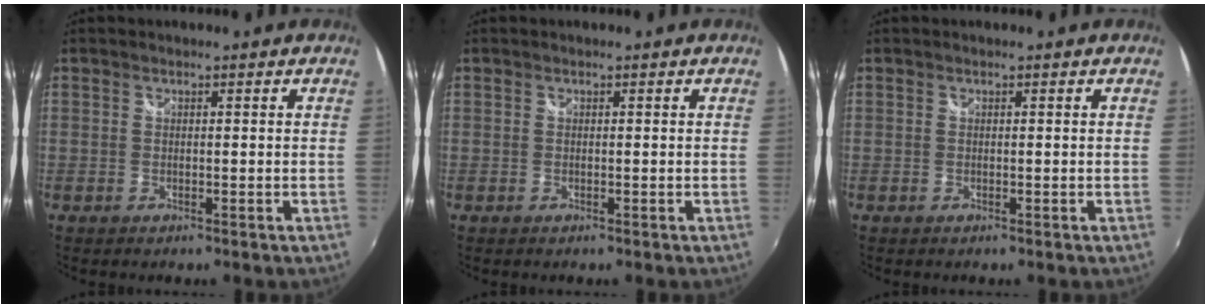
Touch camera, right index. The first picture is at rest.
{"total": 0.0}
{"total": 0.0}